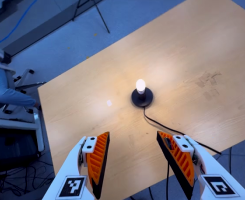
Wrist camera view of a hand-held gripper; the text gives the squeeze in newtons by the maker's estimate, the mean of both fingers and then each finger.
{"total": 0.0}